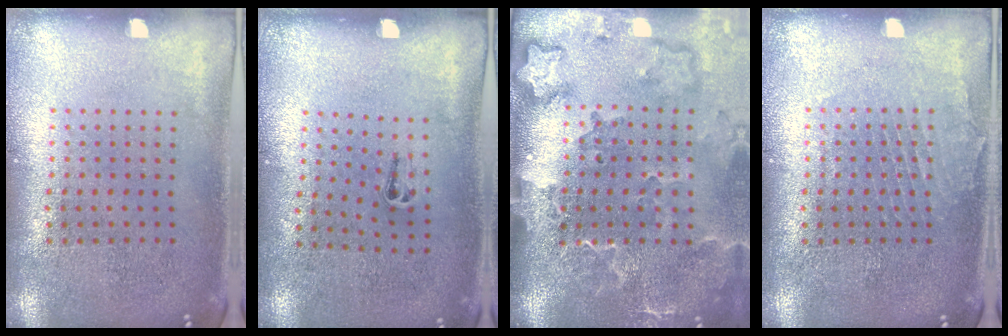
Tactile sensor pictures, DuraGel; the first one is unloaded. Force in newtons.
{"total": 0.5, "press": 0.3, "slide": 0.4}
{"total": 3.3, "press": 2.4, "slide": 2.2}
{"total": 1.2, "press": 1.1, "slide": 0.1}